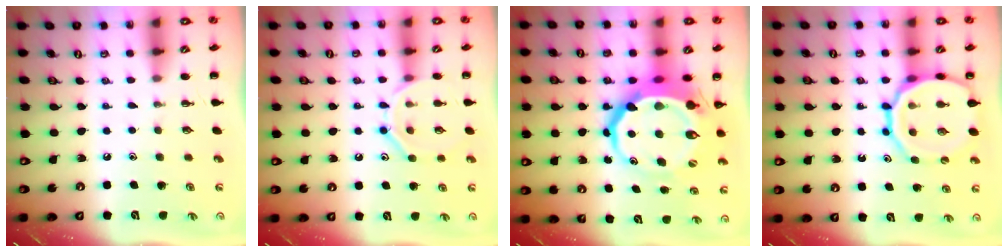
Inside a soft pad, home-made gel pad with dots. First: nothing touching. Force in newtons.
{"total": 11.9, "press": 11.9, "slide": 0.6}
{"total": 13.9, "press": 13.5, "slide": 3.3}
{"total": 16.7, "press": 16.4, "slide": 3.0}